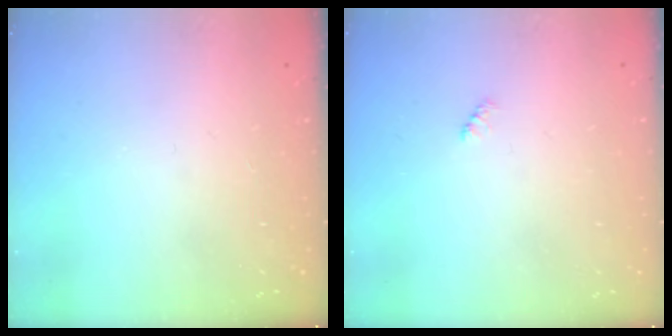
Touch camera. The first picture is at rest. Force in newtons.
{"total": 2.3, "press": 2.2, "slide": 0.5}